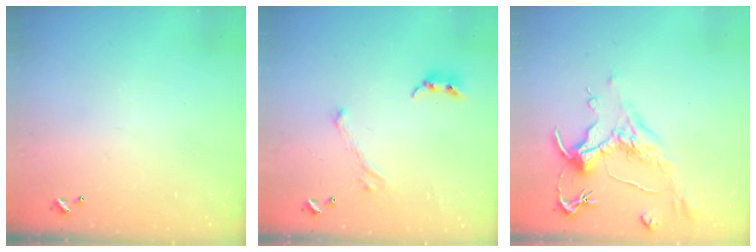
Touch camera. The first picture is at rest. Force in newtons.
{"total": 2.6, "press": 2.4, "slide": 1.0}
{"total": 1.6, "press": 0.6, "slide": 1.4}